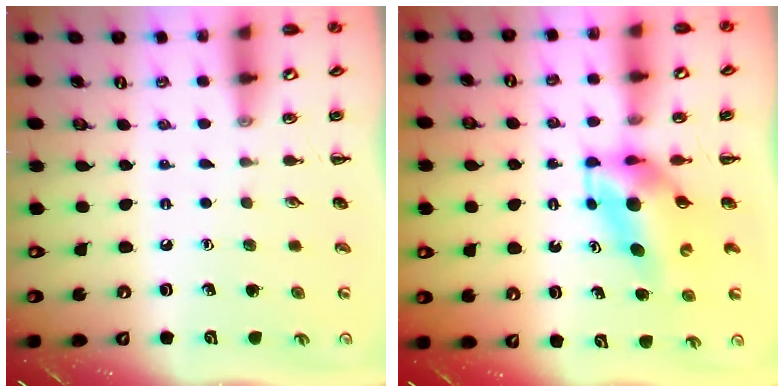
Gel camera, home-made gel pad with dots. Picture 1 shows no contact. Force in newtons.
{"total": 5.4, "press": 5.1, "slide": 1.5}